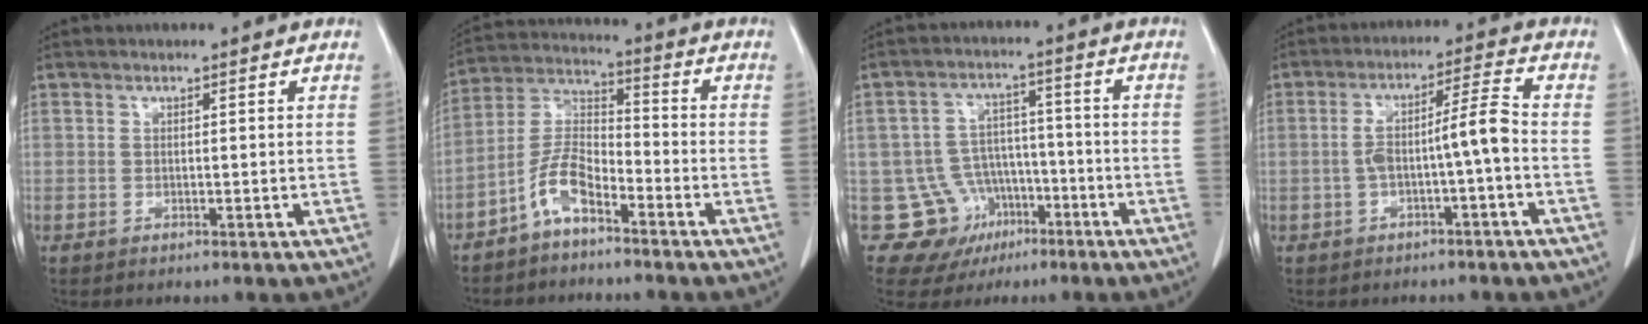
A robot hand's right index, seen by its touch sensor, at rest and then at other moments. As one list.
[{"total": 7.2, "force": [-4.6, 2.6, 4.8], "torque": [-0.111, 0.015, -0.096]}, {"total": 10.4, "force": [-4.4, 9.3, 1.1], "torque": [-0.022, 0.038, -0.052]}, {"total": 6.1, "force": [-1.4, 0.1, 5.9], "torque": [-0.105, 0.029, -0.016]}]